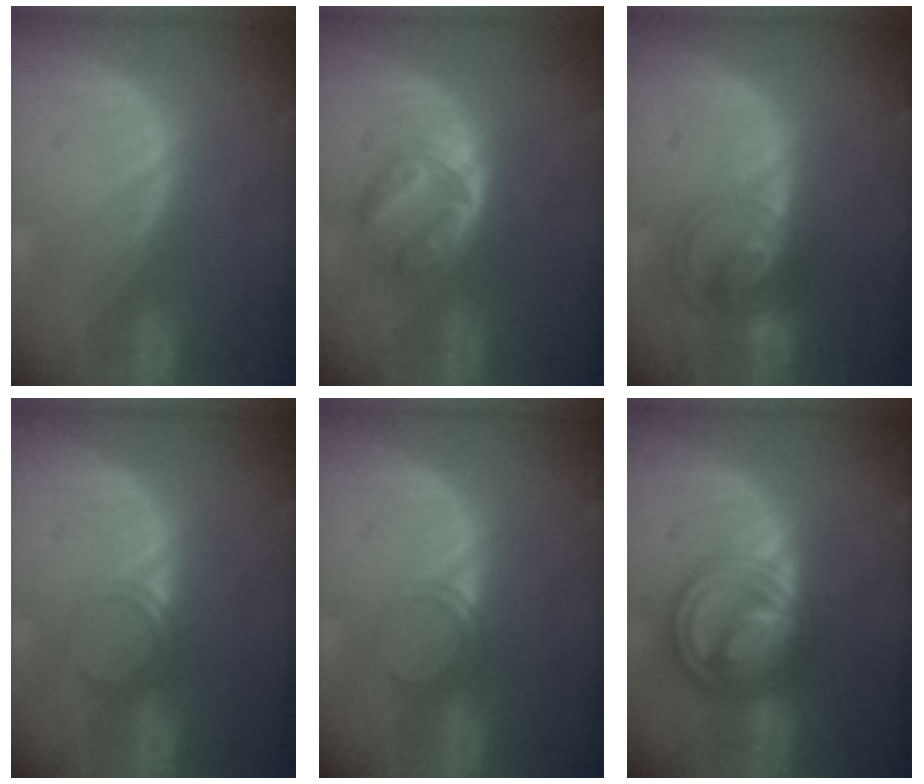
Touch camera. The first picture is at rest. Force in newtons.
{"total": 5.8, "press": 5.0, "slide": 3.0}
{"total": 7.4, "press": 6.3, "slide": 3.9}
{"total": 2.1, "press": 1.8, "slide": 1.1}
{"total": 2.1, "press": 1.8, "slide": 1.1}
{"total": 9.0, "press": 8.9, "slide": 0.7}